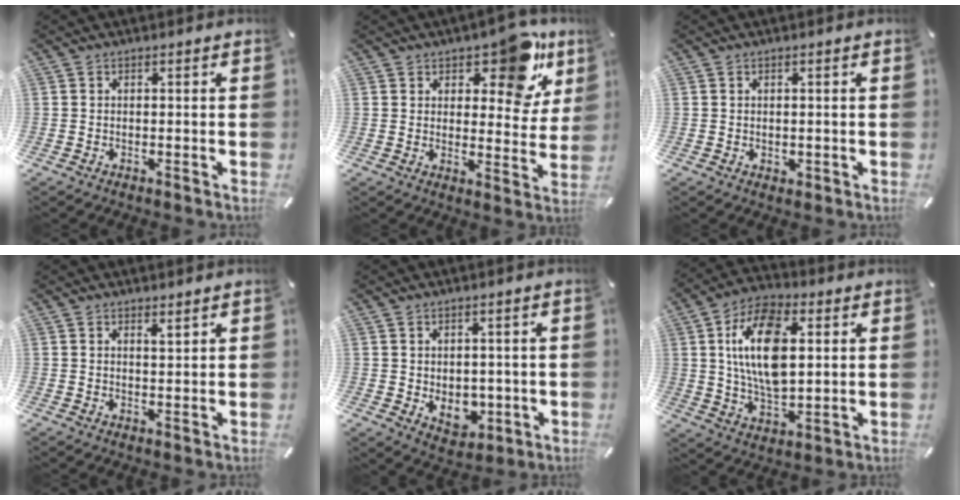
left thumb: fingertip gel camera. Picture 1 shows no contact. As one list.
[{"total": 12.8, "force": [8.6, 5.8, 7.5], "torque": [-0.084, -0.065, 0.146]}, {"total": 0.9, "force": [0.2, 0.9, 0.2], "torque": [-0.004, 0.004, 0.003]}, {"total": 1.9, "force": [1.6, 0.5, 0.7], "torque": [-0.007, -0.008, 0.029]}, {"total": 5.7, "force": [-0.1, 4.9, 3.0], "torque": [-0.013, -0.005, 0.001]}, {"total": 16.6, "force": [3.7, 9.4, 13.2], "torque": [-0.263, 0.000, 0.063]}]